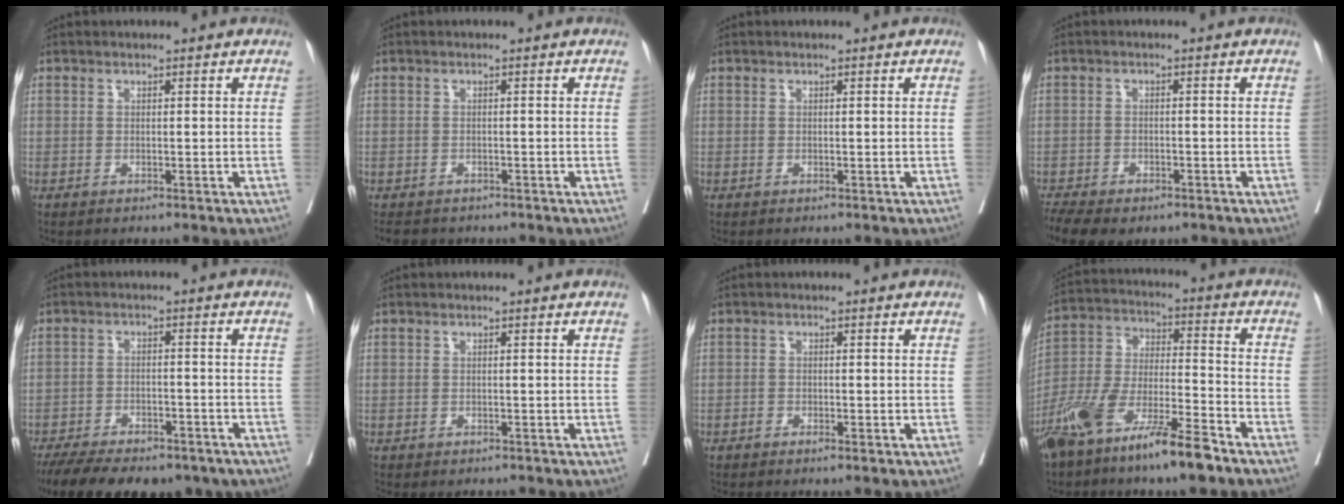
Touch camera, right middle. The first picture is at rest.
{"total": 4.7, "force": [-4.0, 2.1, 1.4], "torque": [-0.023, -0.005, -0.053]}
{"total": 0.0}
{"total": 9.6, "force": [-7.0, 4.3, 4.9], "torque": [-0.096, -0.005, -0.104]}
{"total": 18.7, "force": [-14.3, 7.4, 9.5], "torque": [-0.197, -0.014, -0.198]}
{"total": 1.3, "force": [-1.2, 0.4, 0.3], "torque": [-0.012, -0.003, -0.018]}
{"total": 1.2, "force": [-0.9, 0.4, 0.8], "torque": [-0.013, 0.001, -0.014]}
{"total": 15.1, "force": [-10.5, 2.3, 10.7], "torque": [-0.214, -0.013, -0.196]}